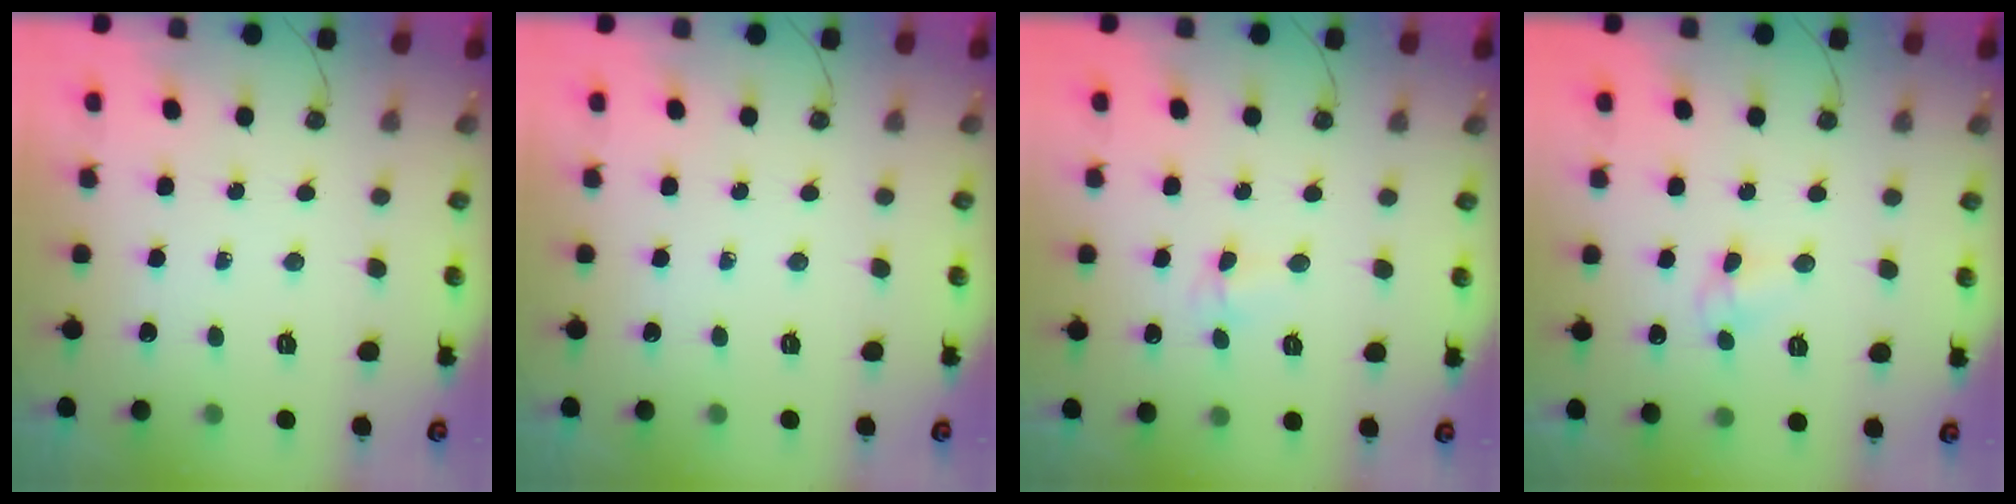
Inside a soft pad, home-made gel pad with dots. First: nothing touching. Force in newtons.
{"total": 0.0}
{"total": 5.4, "press": 4.5, "slide": 3.0}
{"total": 5.6, "press": 5.6, "slide": 0.8}